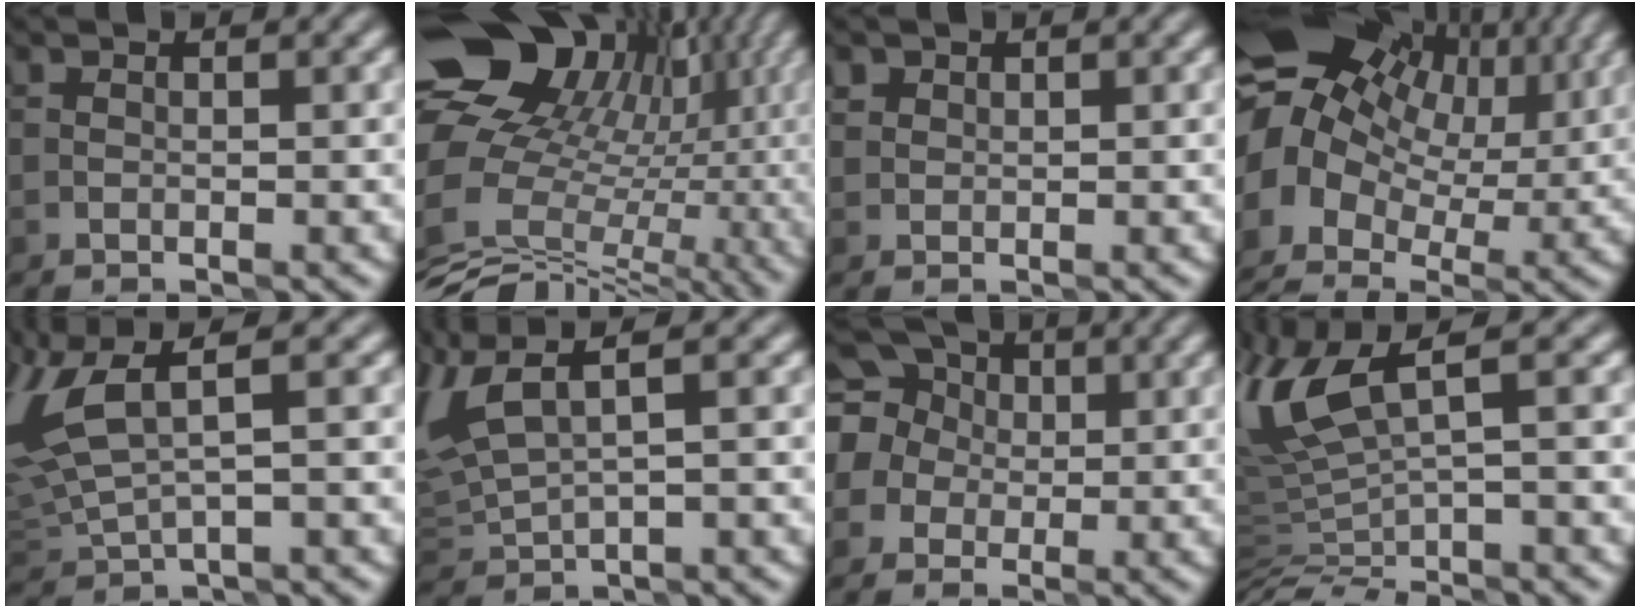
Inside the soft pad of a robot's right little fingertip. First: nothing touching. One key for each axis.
{"total": 19.0, "fx": 2.6, "fy": 15.5, "fz": 10.6, "tx": -0.183, "ty": 0.067, "tz": 0.046}
{"total": 1.0, "fx": 0.7, "fy": 0.6, "fz": 0.0, "tx": 0.004, "ty": 0.004, "tz": 0.013}
{"total": 14.9, "fx": 2.6, "fy": 11.2, "fz": 9.5, "tx": -0.195, "ty": 0.020, "tz": 0.039}
{"total": 7.0, "fx": 2.4, "fy": 2.9, "fz": 5.9, "tx": -0.155, "ty": 0.007, "tz": 0.051}
{"total": 5.5, "fx": 2.5, "fy": 1.9, "fz": 4.5, "tx": -0.112, "ty": 0.015, "tz": 0.055}
{"total": 9.7, "fx": 2.7, "fy": 8.7, "fz": 3.4, "tx": -0.094, "ty": 0.045, "tz": 0.028}
{"total": 6.4, "fx": 0.0, "fy": 1.7, "fz": 6.2, "tx": -0.130, "ty": -0.009, "tz": 0.003}